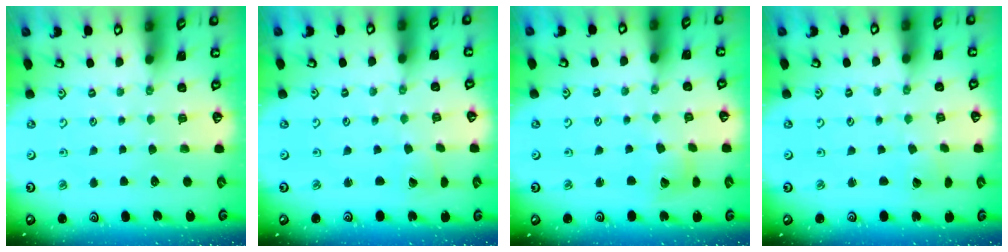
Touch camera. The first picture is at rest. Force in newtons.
{"total": 1.0, "press": 1.0, "slide": 0.1}
{"total": 6.1, "press": 6.0, "slide": 0.9}
{"total": 1.7, "press": 1.7, "slide": 0.1}